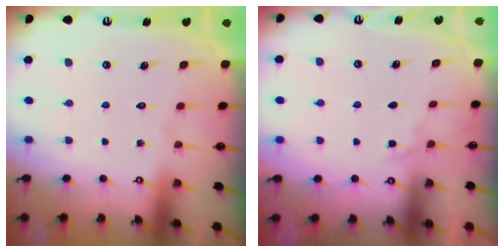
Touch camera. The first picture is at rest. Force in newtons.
{"total": 5.2, "press": 5.1, "slide": 0.6}